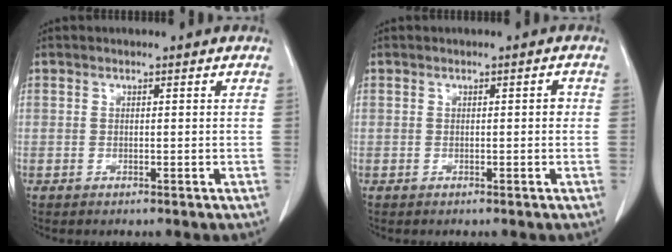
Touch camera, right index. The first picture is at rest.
{"total": 0.9, "force": [0.0, 0.3, 0.8], "torque": [-0.008, 0.003, -0.001]}